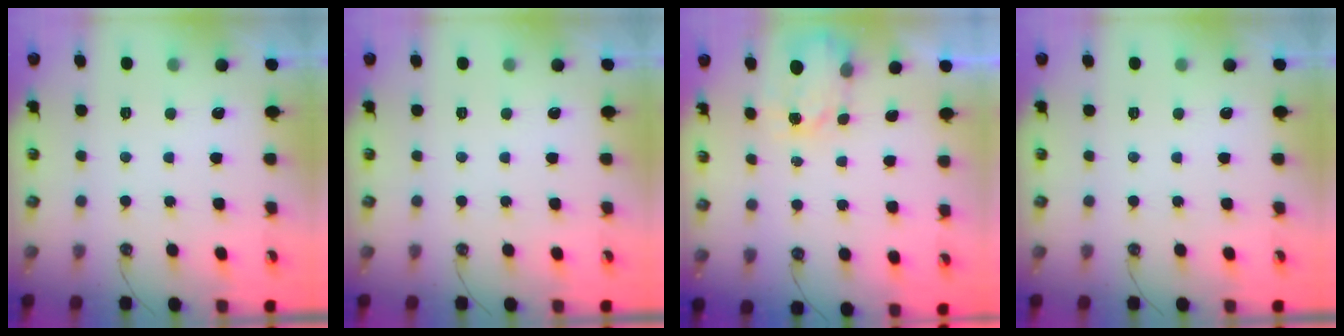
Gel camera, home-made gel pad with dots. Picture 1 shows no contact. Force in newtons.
{"total": 0.0}
{"total": 3.6, "press": 3.6, "slide": 0.4}
{"total": 0.0}